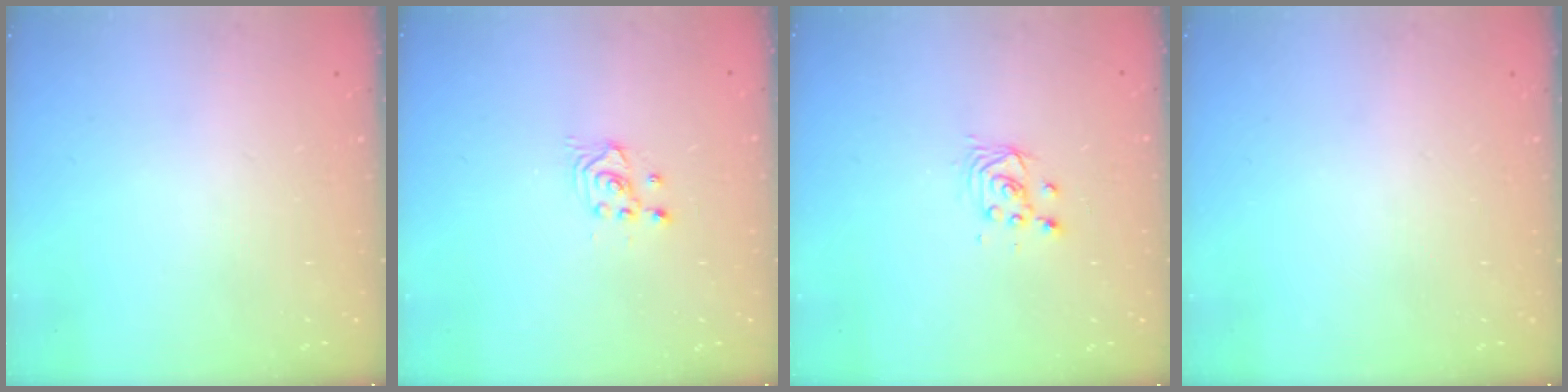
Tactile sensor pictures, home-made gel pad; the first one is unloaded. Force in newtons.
{"total": 2.5, "press": 2.5, "slide": 0.3}
{"total": 2.9, "press": 2.9, "slide": 0.1}
{"total": 0.0}